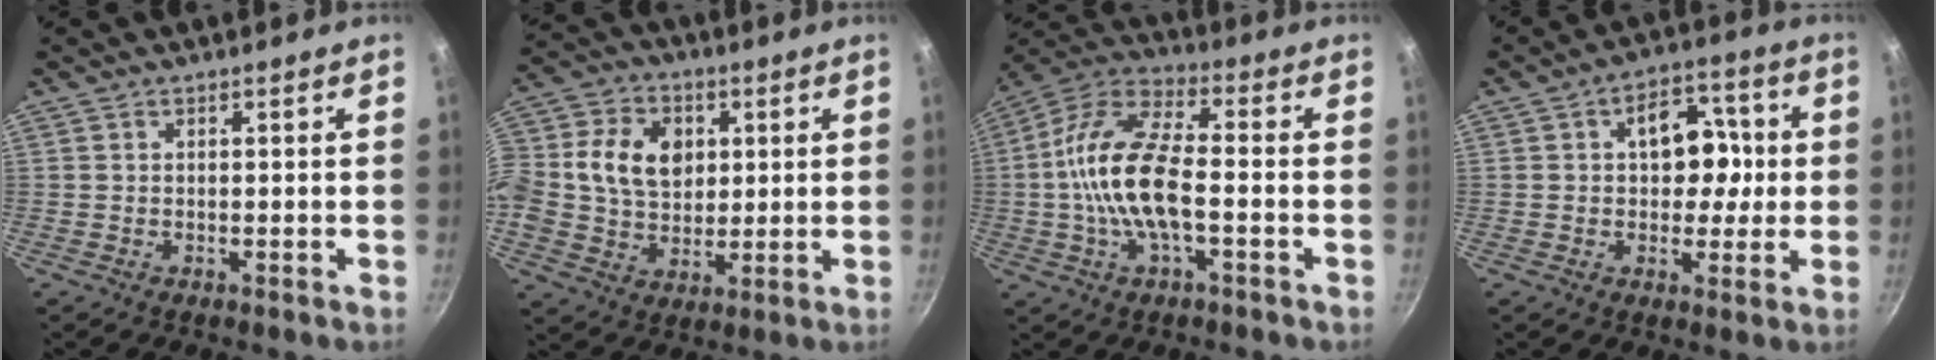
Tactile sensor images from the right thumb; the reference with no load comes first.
{"total": 17.9, "force": [2.8, 14.1, 10.7], "torque": [-0.207, 0.029, 0.041]}
{"total": 15.9, "force": [-2.0, 6.8, 14.2], "torque": [-0.266, 0.040, -0.055]}
{"total": 10.8, "force": [1.1, 7.6, 7.6], "torque": [-0.058, 0.011, 0.006]}